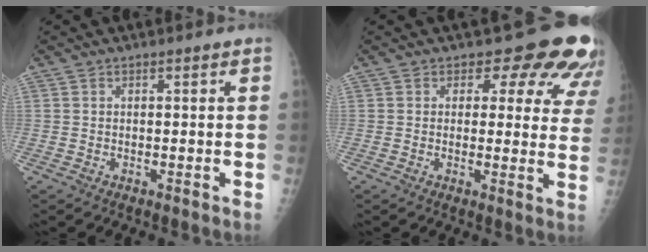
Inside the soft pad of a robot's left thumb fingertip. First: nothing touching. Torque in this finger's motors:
{"motor_torque": [0.18, 0.34, -0.01, -0.20, 0.08]}